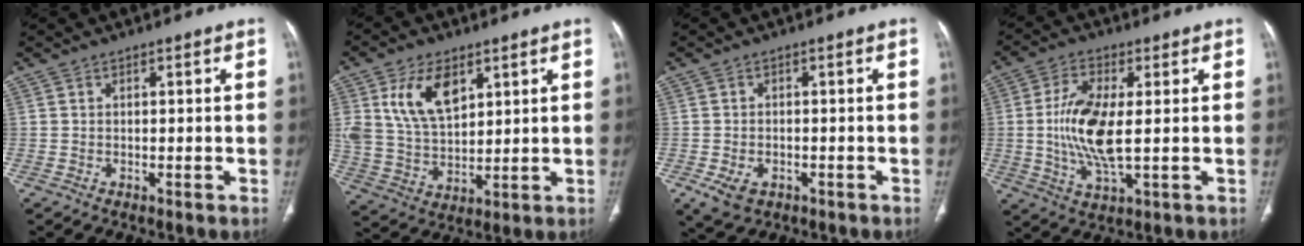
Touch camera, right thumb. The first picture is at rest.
{"total": 12.4, "force": [5.5, 7.2, 8.5], "torque": [-0.143, -0.021, 0.116]}
{"total": 6.2, "force": [-2.4, 4.3, 3.7], "torque": [-0.065, 0.006, -0.027]}
{"total": 11.6, "force": [0.3, 4.3, 10.8], "torque": [-0.229, -0.009, 0.008]}